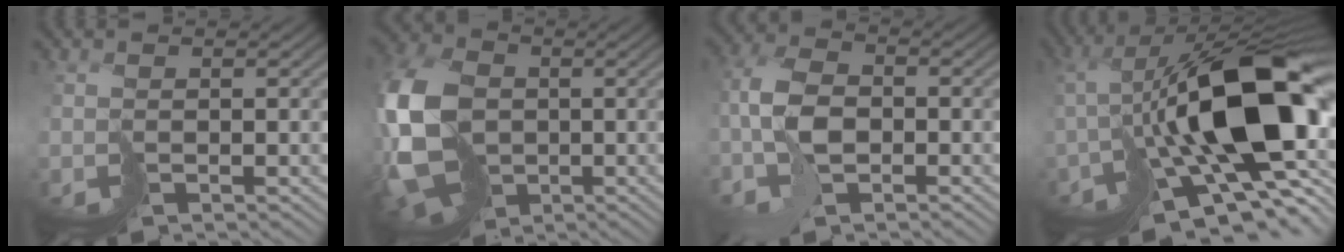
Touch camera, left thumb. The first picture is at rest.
{"total": 15.6, "force": [-1.8, 11.1, 10.8], "torque": [-0.273, -0.007, -0.033]}
{"total": 6.2, "force": [-1.7, 3.3, 5.0], "torque": [-0.114, 0.007, -0.046]}
{"total": 19.1, "force": [-2.1, 8.8, 16.8], "torque": [-0.283, -0.006, -0.017]}